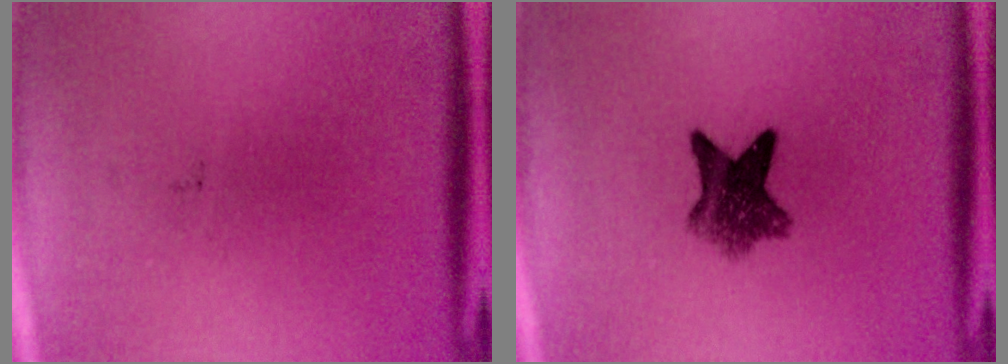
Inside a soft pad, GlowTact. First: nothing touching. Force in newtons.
{"total": 6.8}